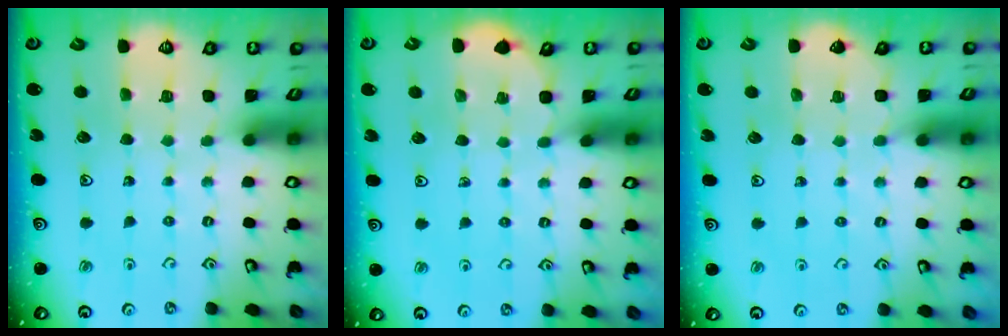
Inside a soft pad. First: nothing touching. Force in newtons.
{"total": 3.0, "press": 3.0, "slide": 0.3}
{"total": 5.2, "press": 5.2, "slide": 0.5}